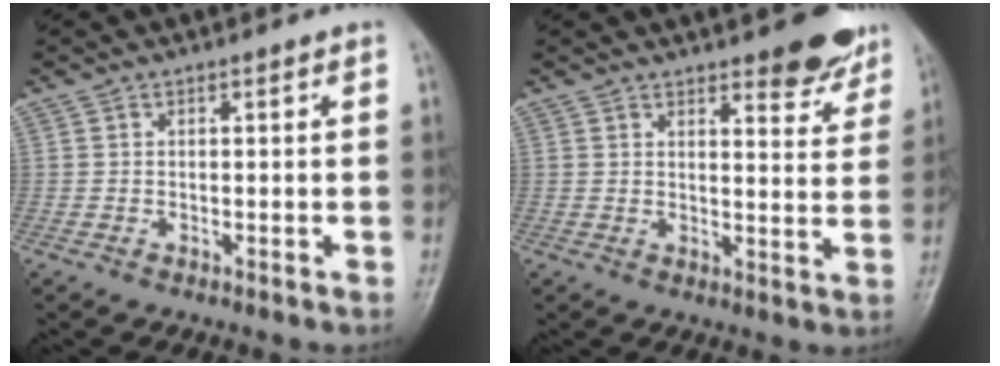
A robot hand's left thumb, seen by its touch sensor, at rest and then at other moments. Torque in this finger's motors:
{"motor_torque": [0.15, 0.04, 0.04, 0.04, 0.05]}